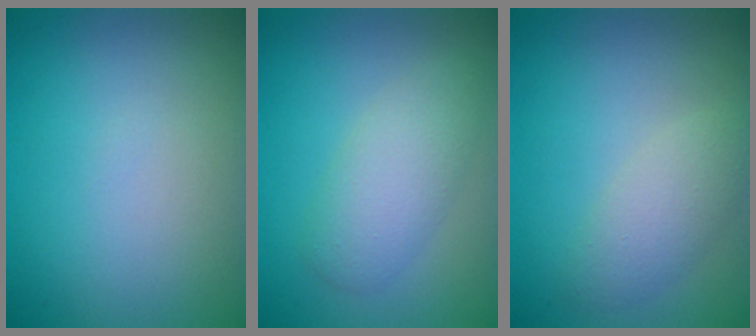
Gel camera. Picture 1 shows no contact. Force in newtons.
{"total": 3.6, "press": 3.6, "slide": 0.2}
{"total": 2.8, "press": 2.8, "slide": 0.1}